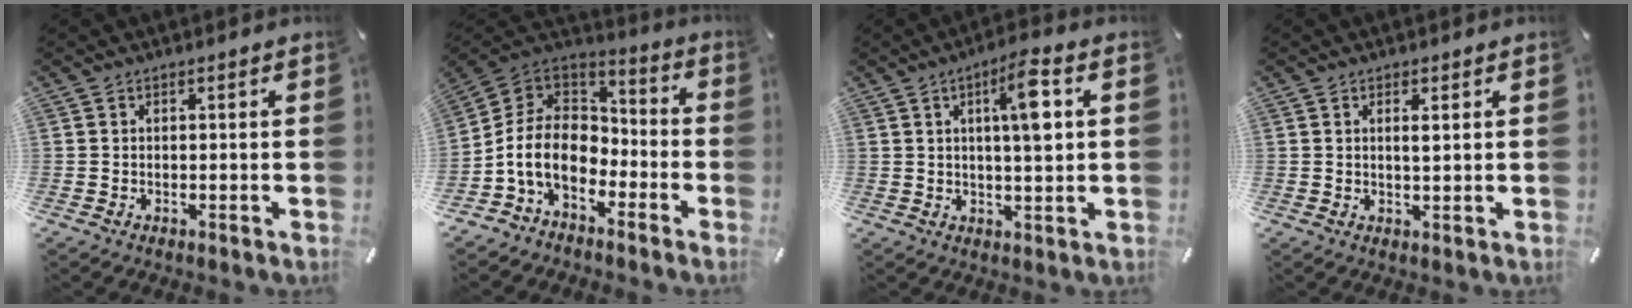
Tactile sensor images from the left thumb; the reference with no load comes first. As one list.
[{"total": 12.5, "force": [-5.4, 9.1, 6.5], "torque": [-0.163, 0.017, -0.105]}, {"total": 9.1, "force": [2.4, 1.9, 8.5], "torque": [-0.141, -0.003, 0.031]}, {"total": 1.9, "force": [0.6, 0.5, 1.8], "torque": [-0.036, 0.001, 0.009]}]